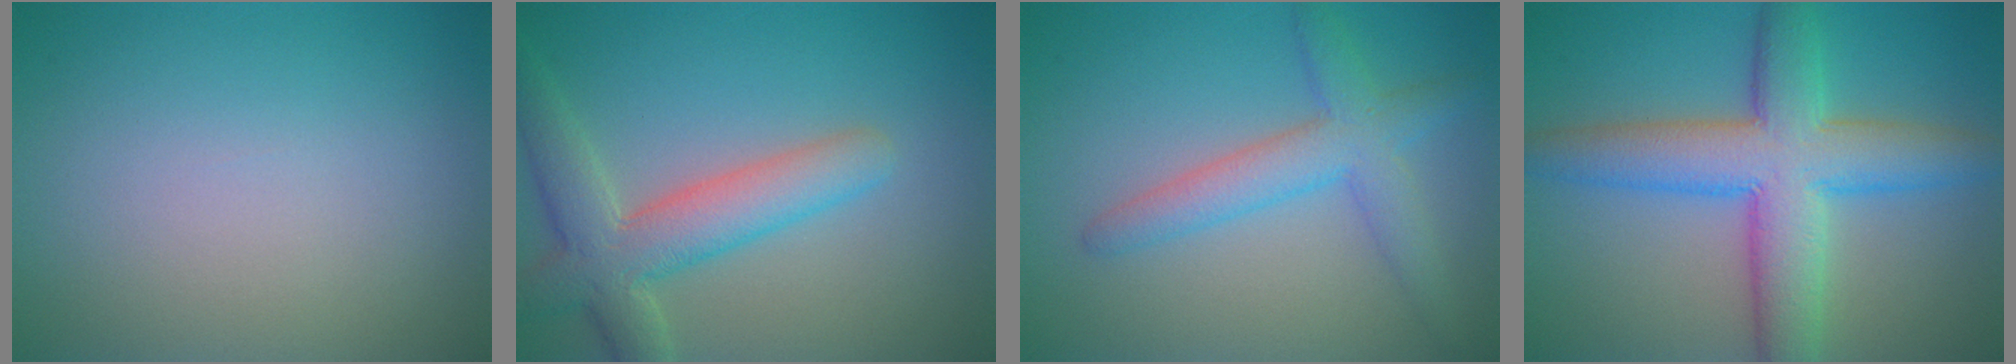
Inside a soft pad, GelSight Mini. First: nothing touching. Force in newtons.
{"total": 5.7, "press": 5.6, "slide": 0.7}
{"total": 4.1, "press": 4.1, "slide": 0.1}
{"total": 8.3, "press": 8.3, "slide": 0.1}